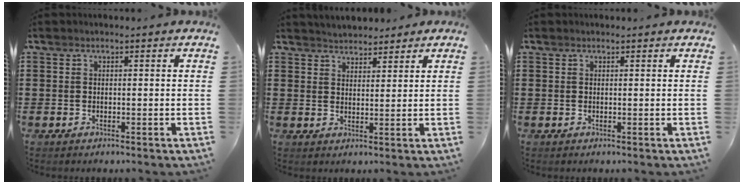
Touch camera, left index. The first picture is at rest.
{"total": 2.8, "force": [2.6, 1.0, -0.1], "torque": [-0.007, 0.003, 0.051]}
{"total": 0.0}